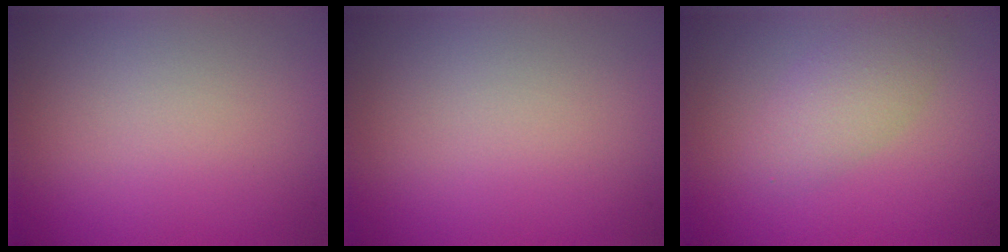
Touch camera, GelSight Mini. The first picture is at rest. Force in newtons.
{"total": 0.0}
{"total": 2.9, "press": 2.9, "slide": 0.2}